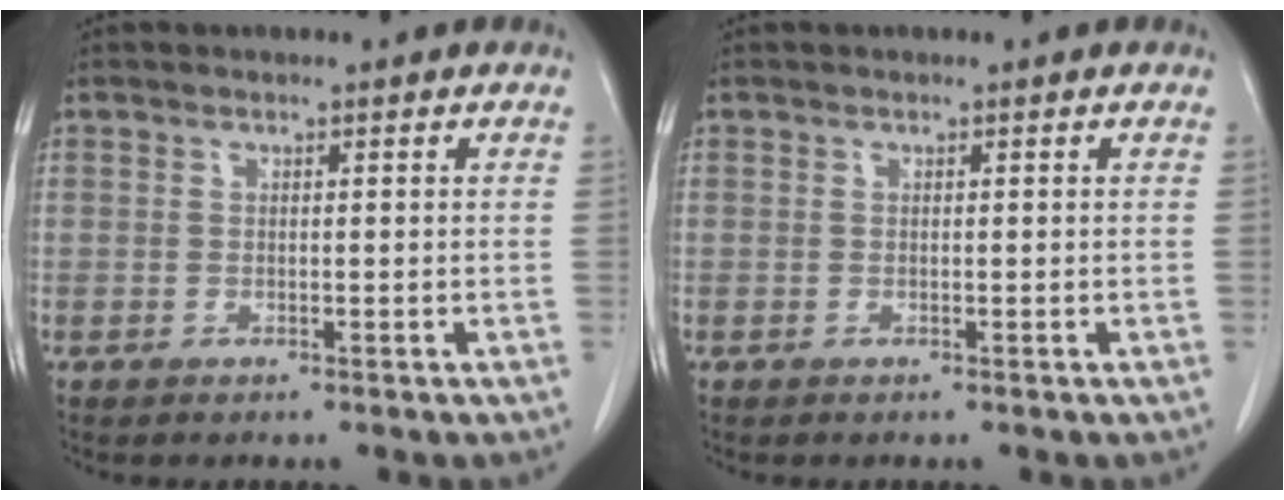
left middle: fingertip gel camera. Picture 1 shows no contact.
{"total": 0.0}